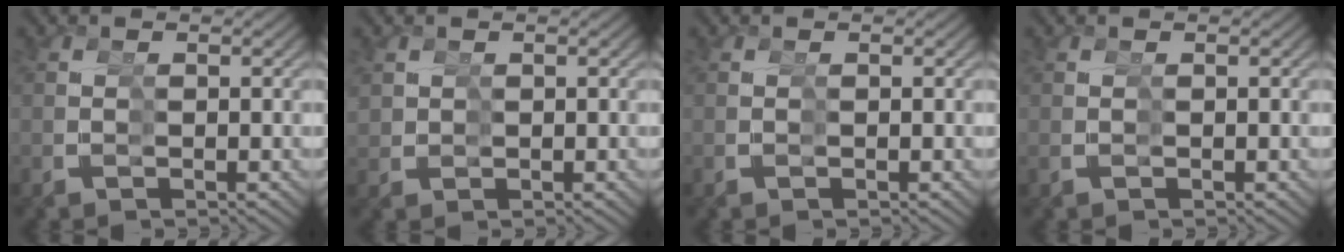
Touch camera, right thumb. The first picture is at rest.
{"total": 1.6, "force": [1.2, 1.0, -0.1], "torque": [-0.004, -0.003, 0.027]}
{"total": 0.0}
{"total": 0.0}